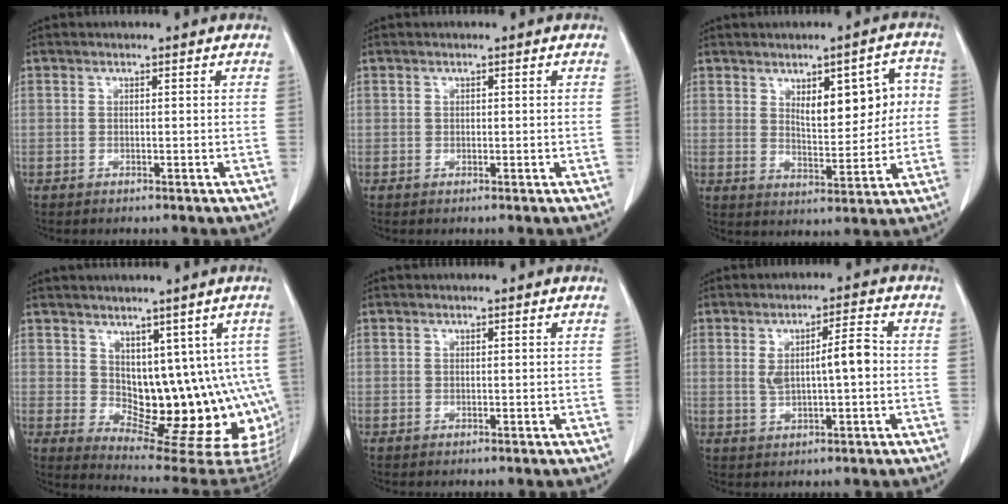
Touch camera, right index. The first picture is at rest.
{"total": 0.0}
{"total": 9.1, "force": [2.2, 3.5, 8.1], "torque": [-0.106, 0.019, 0.039]}
{"total": 13.6, "force": [1.9, 7.9, 10.8], "torque": [-0.117, 0.000, 0.044]}
{"total": 0.0}
{"total": 6.1, "force": [0.3, 1.3, 5.9], "torque": [-0.102, 0.015, 0.010]}